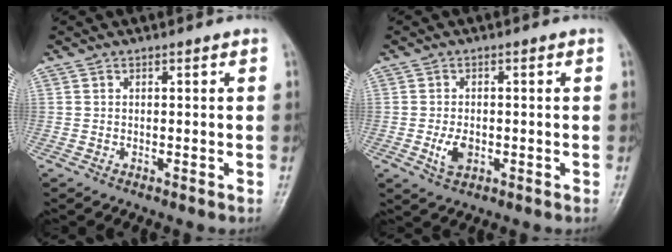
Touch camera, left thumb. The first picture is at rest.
{"total": 3.9, "force": [-0.9, 2.4, 2.9], "torque": [-0.051, -0.003, -0.012]}